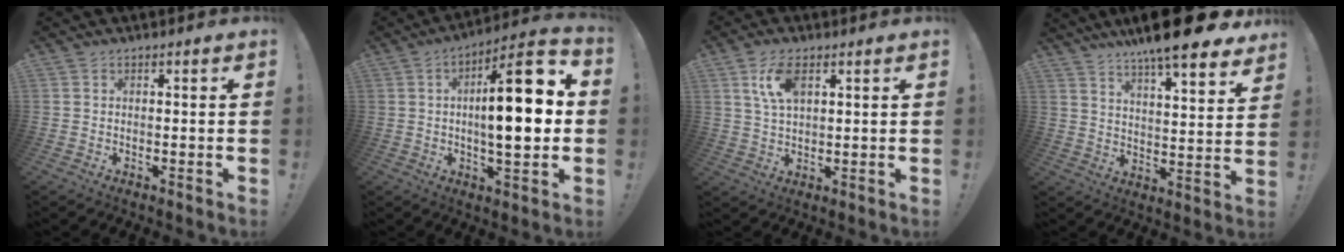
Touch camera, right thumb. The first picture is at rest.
{"total": 17.5, "force": [0.9, 5.4, 16.6], "torque": [-0.245, -0.001, 0.002]}
{"total": 8.2, "force": [3.5, 3.9, 6.3], "torque": [-0.122, -0.002, 0.062]}
{"total": 13.9, "force": [10.9, 1.2, 8.5], "torque": [-0.137, -0.086, 0.175]}